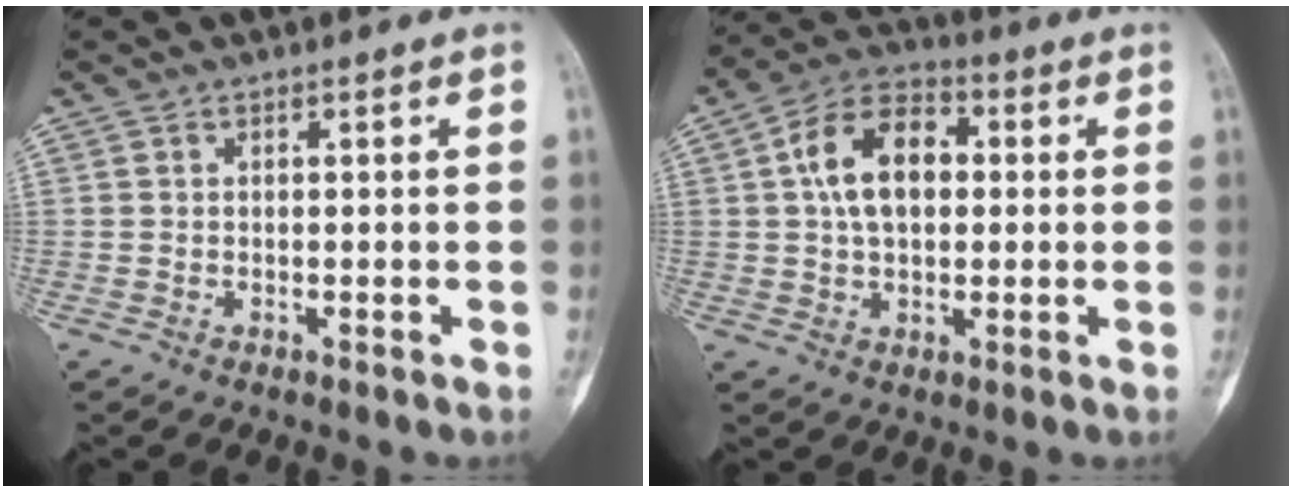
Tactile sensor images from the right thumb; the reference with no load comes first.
{"total": 12.1, "force": [1.8, 7.6, 9.3], "torque": [-0.151, 0.021, 0.025]}